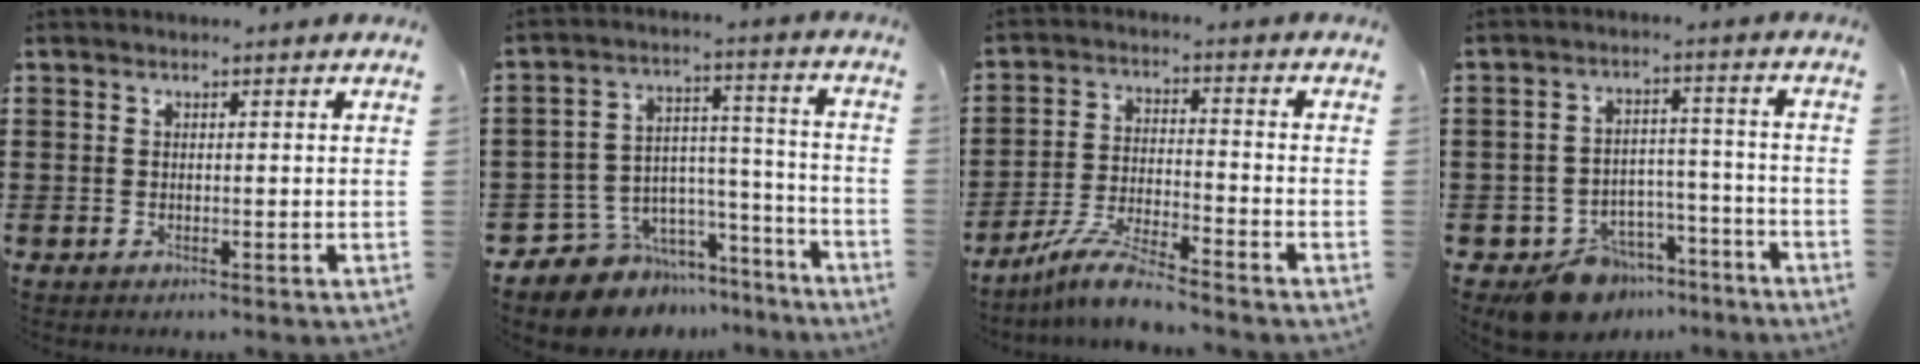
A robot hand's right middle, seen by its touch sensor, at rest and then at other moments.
{"total": 7.8, "force": [-6.4, 4.4, 0.1], "torque": [-0.015, 0.011, -0.121]}
{"total": 7.1, "force": [-6.2, 0.3, 3.4], "torque": [-0.079, -0.008, -0.123]}
{"total": 8.1, "force": [-6.9, 3.8, 1.7], "torque": [-0.031, 0.033, -0.130]}